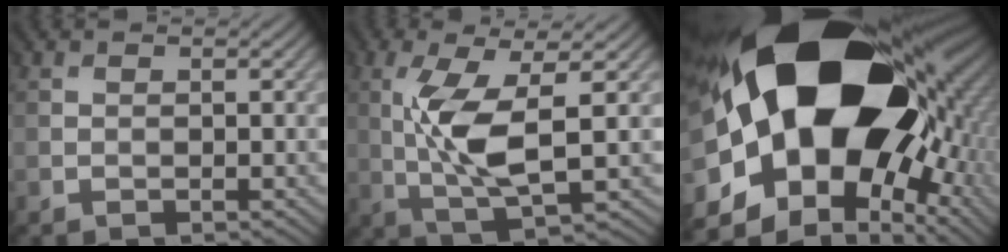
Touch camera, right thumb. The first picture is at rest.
{"total": 7.7, "force": [0.6, 1.9, 7.4], "torque": [-0.169, -0.001, 0.019]}
{"total": 23.0, "force": [1.5, 15.6, 16.8], "torque": [-0.347, -0.072, 0.062]}